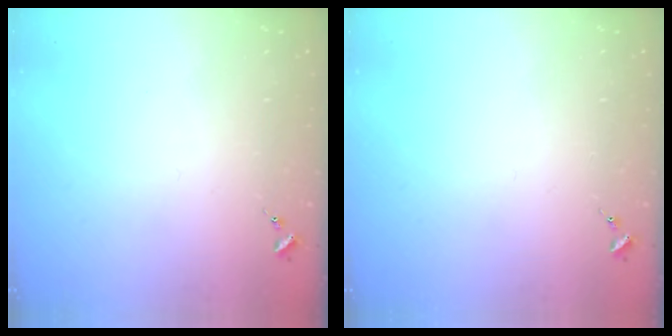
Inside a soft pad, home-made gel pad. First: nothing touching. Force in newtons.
{"total": 0.0}